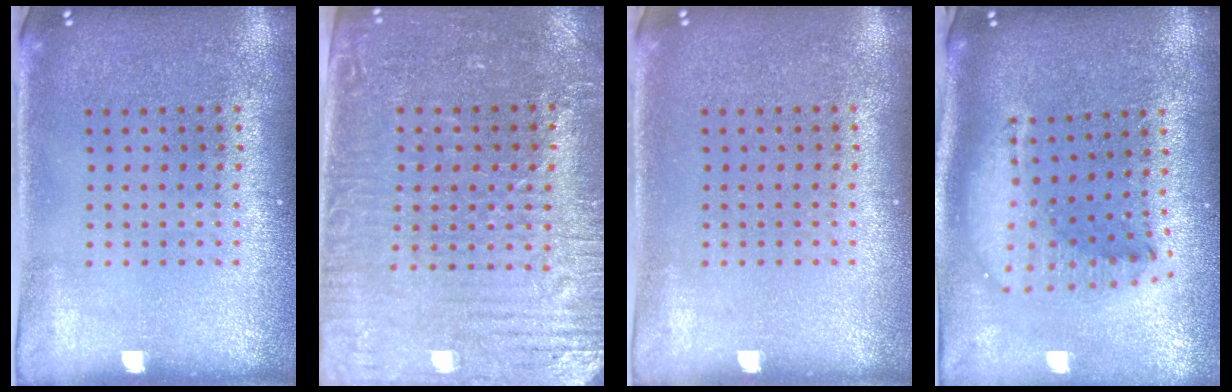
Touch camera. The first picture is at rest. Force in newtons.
{"total": 3.7, "press": 3.3, "slide": 1.7}
{"total": 0.0}
{"total": 1.9, "press": 1.5, "slide": 1.1}